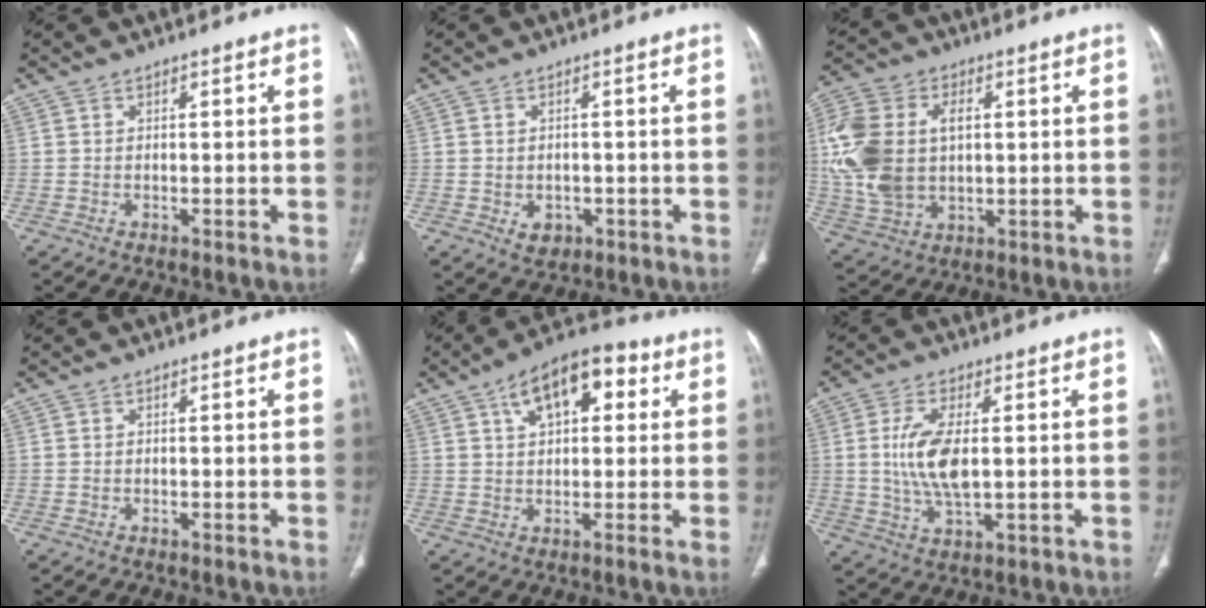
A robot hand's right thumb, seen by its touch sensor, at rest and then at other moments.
{"total": 3.3, "force": [-1.0, 2.6, 1.8], "torque": [-0.016, 0.002, -0.001]}
{"total": 17.3, "force": [1.8, 11.7, 12.6], "torque": [-0.261, 0.005, 0.040]}
{"total": 0.0}
{"total": 12.0, "force": [4.4, 5.8, 9.5], "torque": [-0.115, 0.018, 0.056]}
{"total": 9.3, "force": [0.7, 3.8, 8.4], "torque": [-0.174, -0.010, 0.018]}